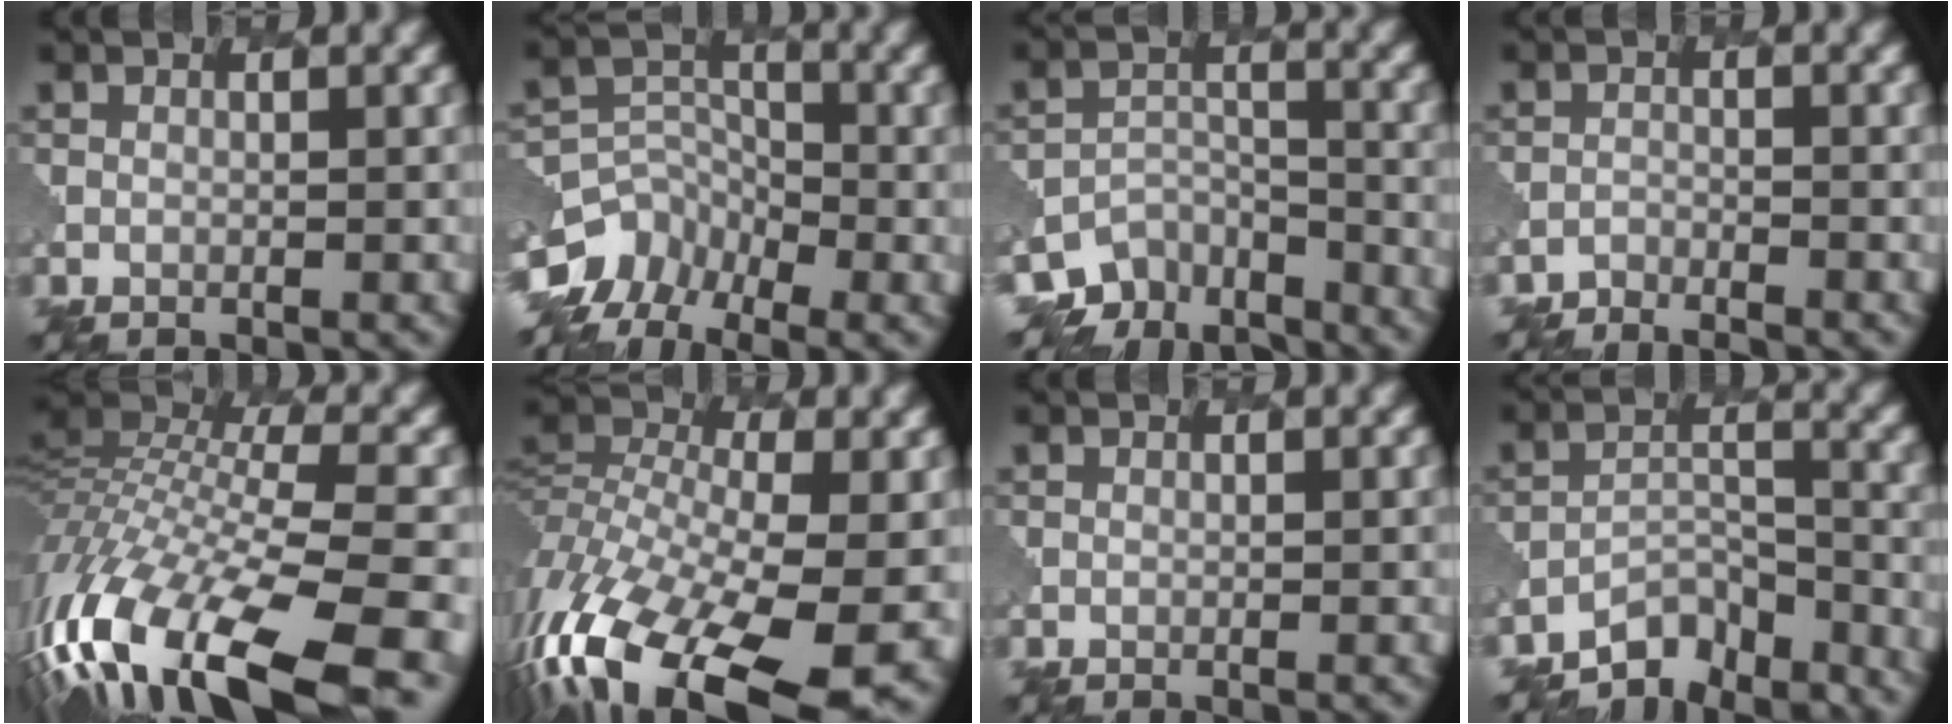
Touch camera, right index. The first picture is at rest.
{"total": 7.8, "force": [-6.0, 4.6, 2.0], "torque": [-0.027, -0.001, -0.107]}
{"total": 6.9, "force": [-6.0, 3.1, 1.0], "torque": [-0.015, -0.010, -0.088]}
{"total": 2.5, "force": [-2.5, 0.0, -0.3], "torque": [0.000, -0.003, -0.041]}
{"total": 15.8, "force": [-7.5, 5.8, 12.6], "torque": [-0.278, -0.003, -0.130]}
{"total": 16.0, "force": [-8.6, 7.4, 11.3], "torque": [-0.271, -0.027, -0.135]}
{"total": 0.0}
{"total": 6.2, "force": [-5.8, 1.8, 1.5], "torque": [-0.018, -0.006, -0.101]}